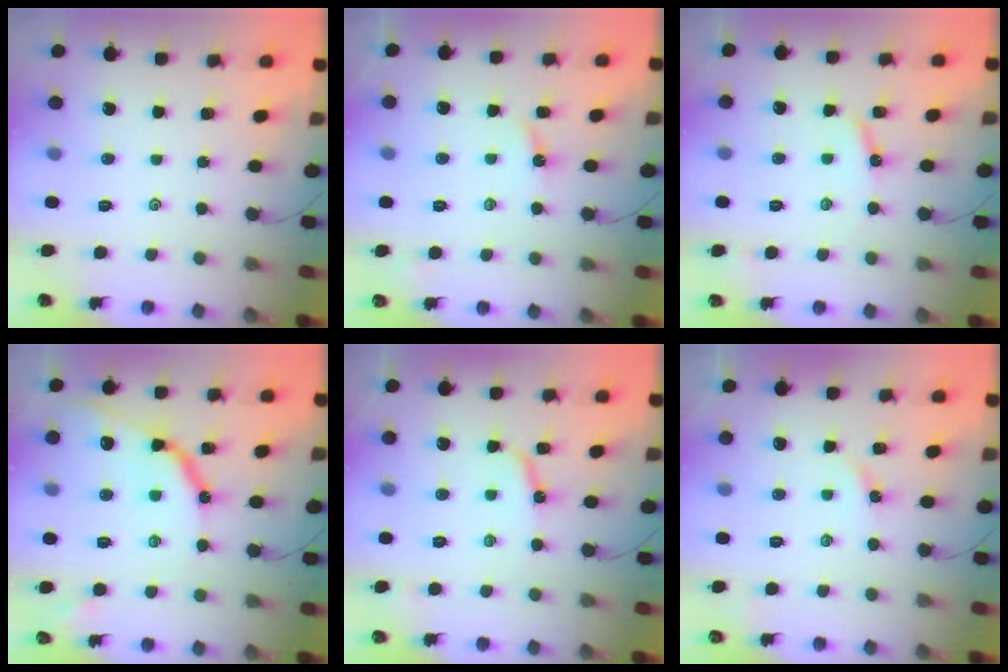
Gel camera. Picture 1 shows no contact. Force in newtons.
{"total": 2.8, "press": 2.8, "slide": 0.2}
{"total": 6.2, "press": 6.2, "slide": 0.6}
{"total": 12.5, "press": 12.4, "slide": 1.3}
{"total": 6.1, "press": 6.1, "slide": 0.4}
{"total": 2.9, "press": 2.8, "slide": 0.4}